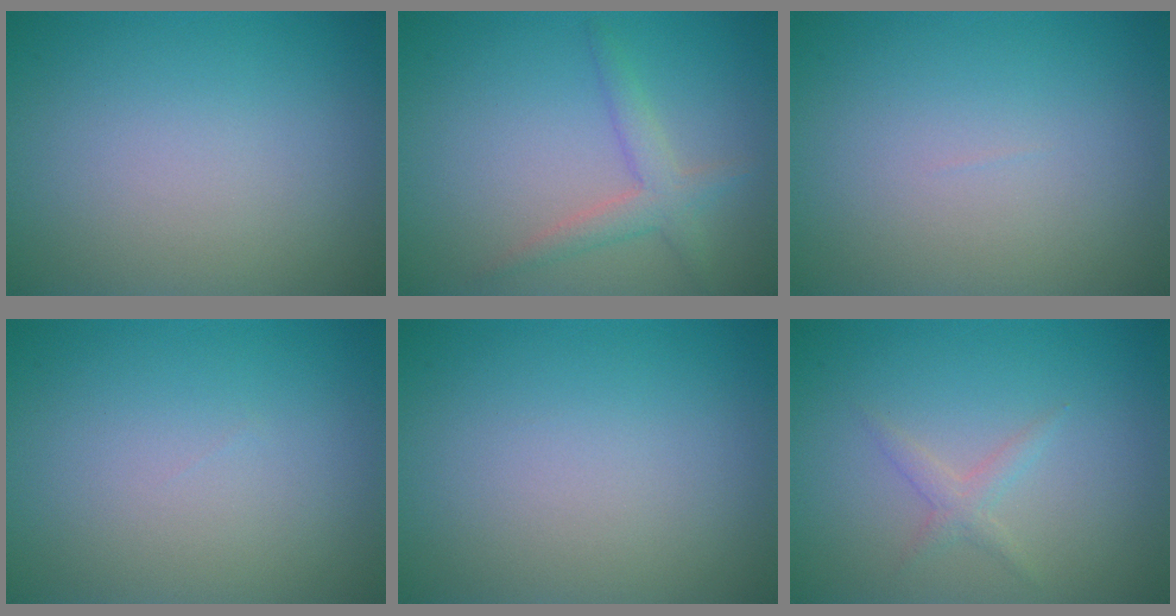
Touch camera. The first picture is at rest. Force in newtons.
{"total": 2.4, "press": 2.4, "slide": 0.1}
{"total": 0.0}
{"total": 0.0}
{"total": 0.0}
{"total": 1.3, "press": 1.3, "slide": 0.1}